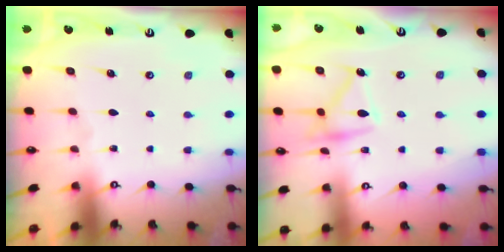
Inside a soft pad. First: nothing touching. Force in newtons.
{"total": 13.7, "press": 13.7, "slide": 0.1}